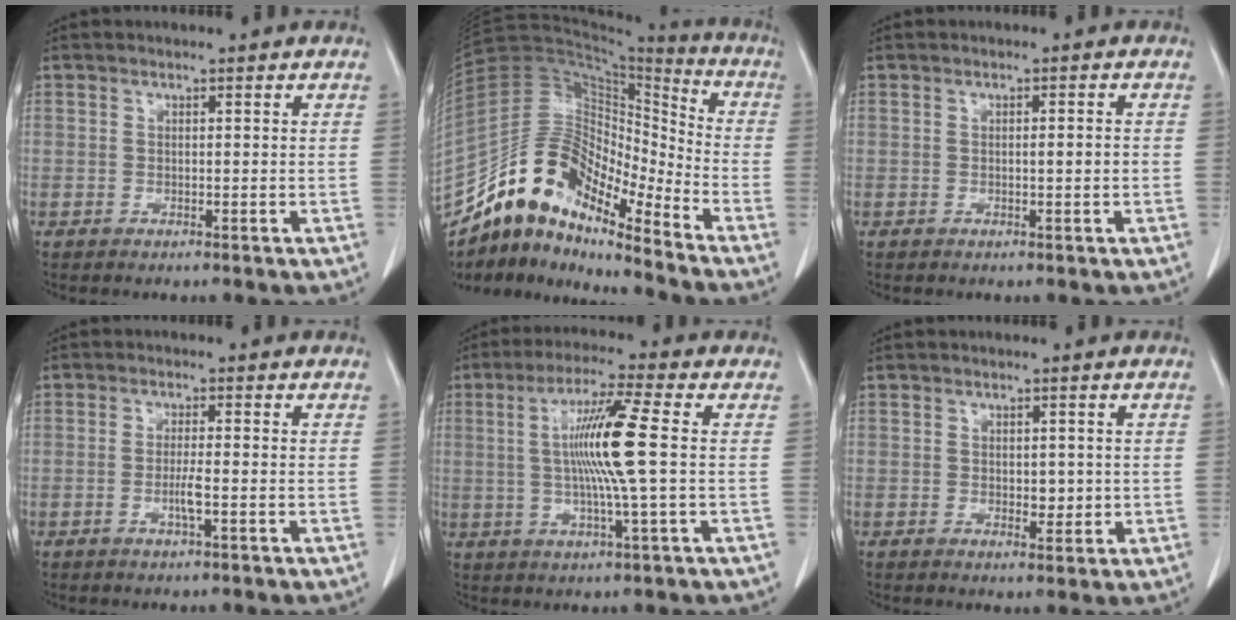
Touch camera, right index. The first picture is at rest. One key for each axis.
{"total": 15.9, "fx": -12.7, "fy": 4.9, "fz": 8.2, "tx": -0.137, "ty": 0.059, "tz": -0.230}
{"total": 1.5, "fx": -0.2, "fy": 0.1, "fz": 1.5, "tx": -0.023, "ty": 0.000, "tz": -0.003}
{"total": 2.5, "fx": -0.7, "fy": -0.1, "fz": 2.3, "tx": -0.048, "ty": -0.002, "tz": -0.014}
{"total": 10.7, "fx": 0.8, "fy": -1.0, "fz": 10.7, "tx": -0.203, "ty": 0.001, "tz": 0.011}
{"total": 2.5, "fx": 0.2, "fy": 1.5, "fz": 1.9, "tx": -0.023, "ty": -0.002, "tz": 0.010}